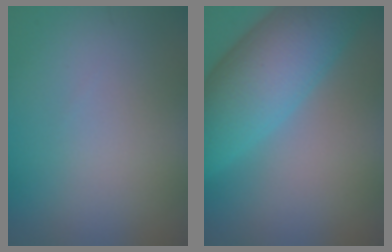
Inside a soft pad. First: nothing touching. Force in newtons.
{"total": 9.2, "press": 9.2, "slide": 0.3}